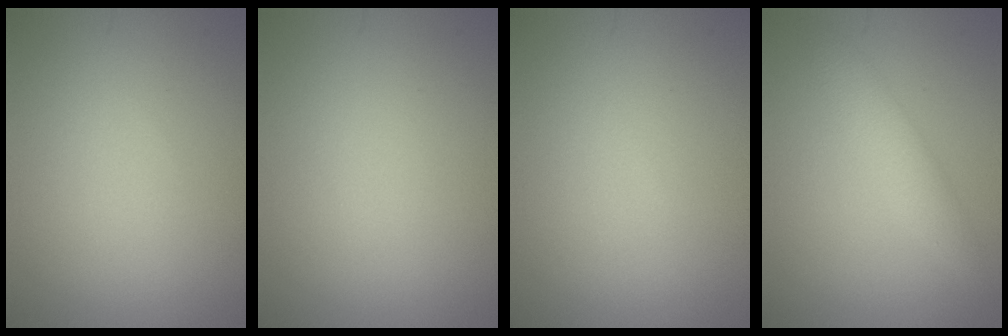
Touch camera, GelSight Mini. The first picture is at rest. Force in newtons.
{"total": 0.0}
{"total": 0.0}
{"total": 2.7, "press": 2.7, "slide": 0.1}